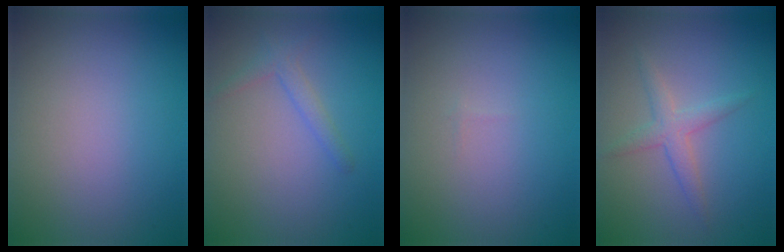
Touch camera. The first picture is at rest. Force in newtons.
{"total": 1.5, "press": 1.5, "slide": 0.1}
{"total": 0.0}
{"total": 2.2, "press": 2.2, "slide": 0.0}